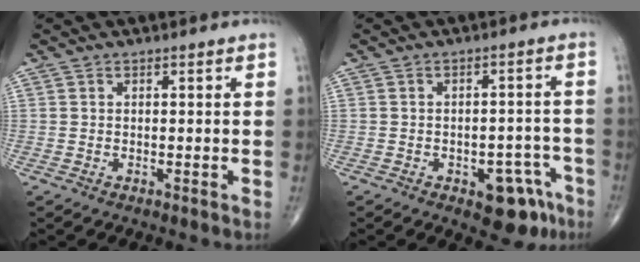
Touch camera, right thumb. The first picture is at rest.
{"total": 8.8, "force": [-4.7, 4.5, 5.8], "torque": [-0.041, 0.038, -0.052]}